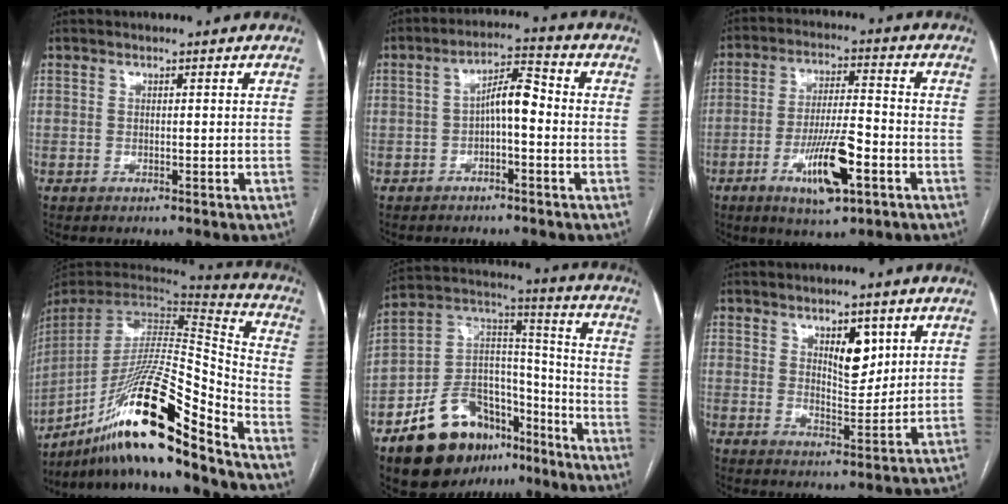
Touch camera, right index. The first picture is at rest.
{"total": 5.7, "force": [-0.8, 1.7, 5.4], "torque": [-0.094, 0.026, -0.016]}
{"total": 10.9, "force": [-4.6, 2.2, 9.6], "torque": [-0.177, -0.007, -0.076]}
{"total": 23.0, "force": [-16.1, 0.8, 16.4], "torque": [-0.304, -0.004, -0.290]}
{"total": 19.4, "force": [-12.5, 11.3, 9.8], "torque": [-0.163, 0.062, -0.198]}
{"total": 6.2, "force": [2.9, 2.6, 4.8], "torque": [-0.077, -0.005, 0.052]}